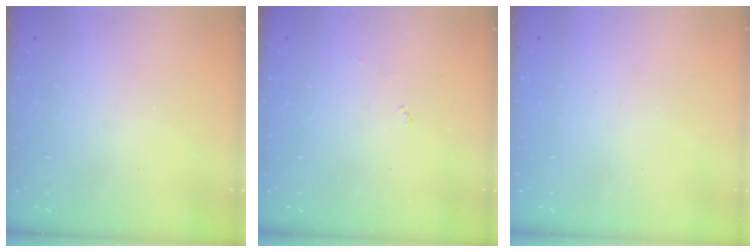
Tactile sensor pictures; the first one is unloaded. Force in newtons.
{"total": 3.0, "press": 3.0, "slide": 0.2}
{"total": 0.0}